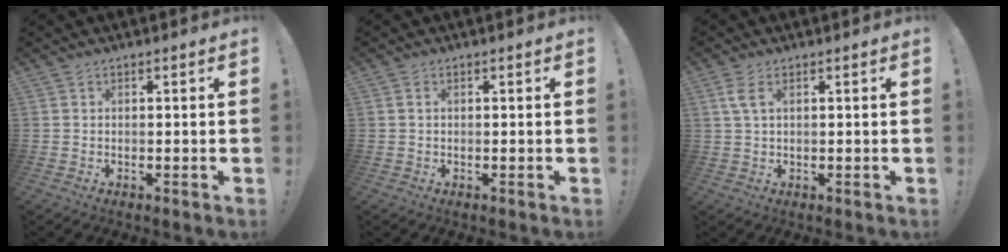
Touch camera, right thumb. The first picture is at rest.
{"total": 0.8, "force": [0.2, 0.5, 0.5], "torque": [-0.011, 0.002, 0.004]}
{"total": 4.2, "force": [1.6, 2.0, 3.4], "torque": [-0.060, 0.001, 0.028]}